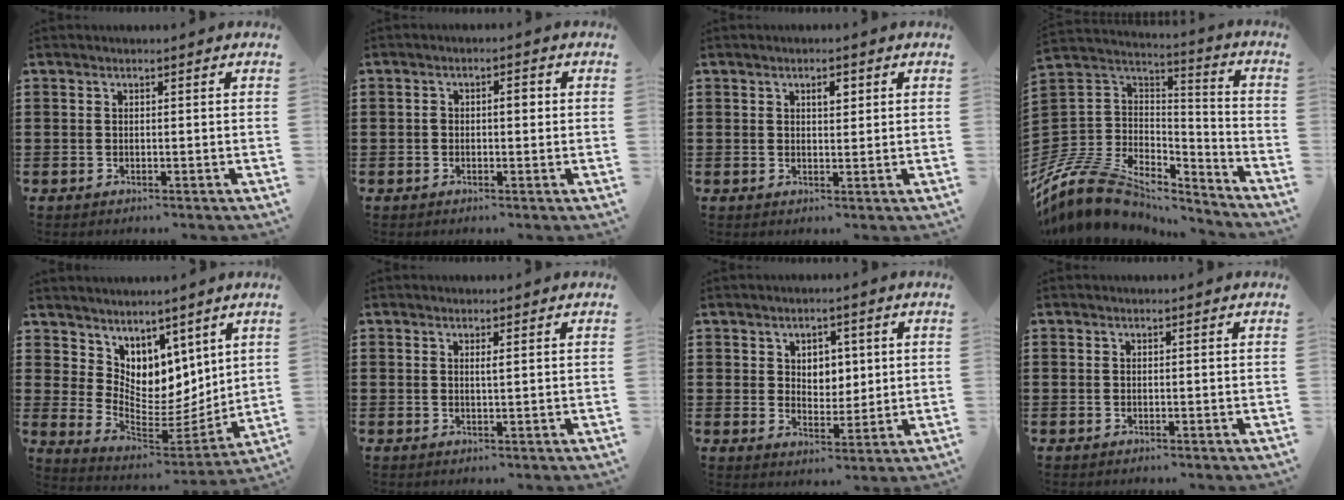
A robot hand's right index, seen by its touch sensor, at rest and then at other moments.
{"total": 2.4, "force": [0.0, 1.1, 2.1], "torque": [-0.040, 0.006, -0.003]}
{"total": 2.1, "force": [0.8, 0.9, 1.7], "torque": [-0.026, 0.004, 0.011]}
{"total": 11.6, "force": [-8.7, 6.2, 4.6], "torque": [-0.126, 0.016, -0.172]}
{"total": 7.1, "force": [5.5, 4.4, -0.8], "torque": [-0.020, -0.074, 0.104]}
{"total": 0.8, "force": [0.4, 0.0, 0.8], "torque": [-0.015, 0.000, 0.006]}
{"total": 3.9, "force": [1.7, 3.1, 1.5], "torque": [-0.029, 0.007, 0.025]}
{"total": 0.0}